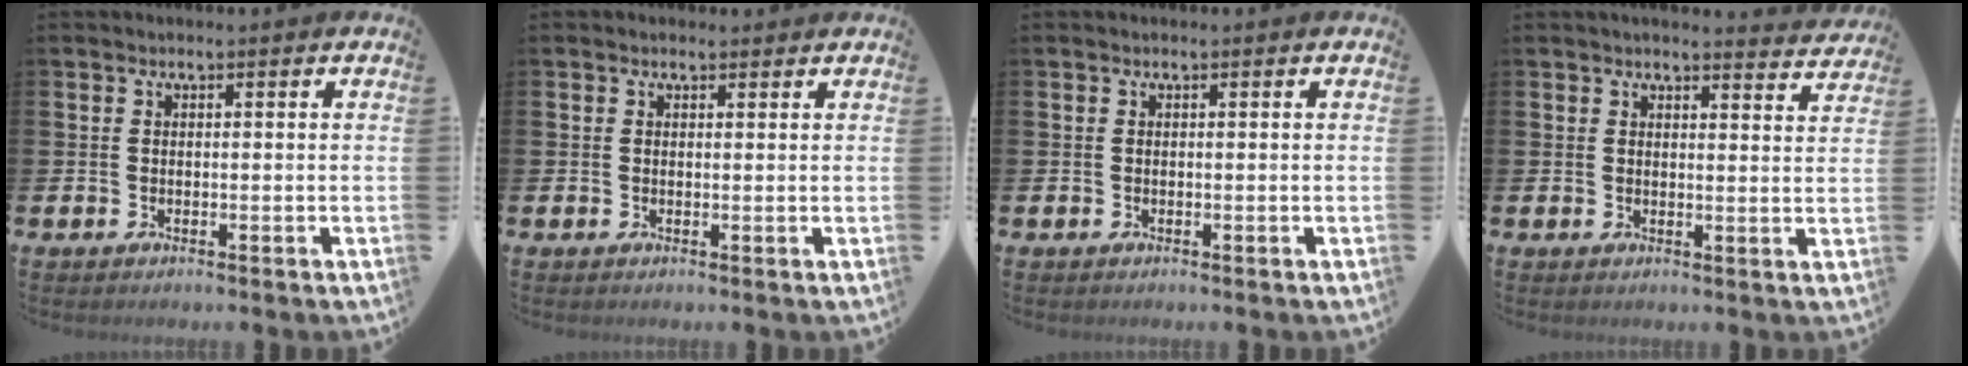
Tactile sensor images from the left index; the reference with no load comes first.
{"total": 0.7, "force": [0.6, 0.4, 0.2], "torque": [0.005, 0.001, 0.008]}
{"total": 0.0}
{"total": 3.0, "force": [3.0, 0.0, 0.3], "torque": [-0.001, -0.019, 0.051]}